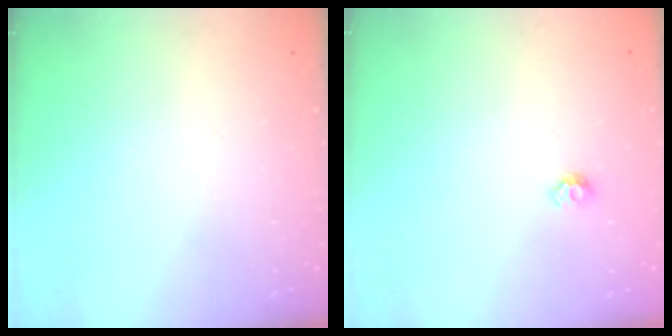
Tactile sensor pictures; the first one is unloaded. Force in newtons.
{"total": 5.9, "press": 5.8, "slide": 0.7}